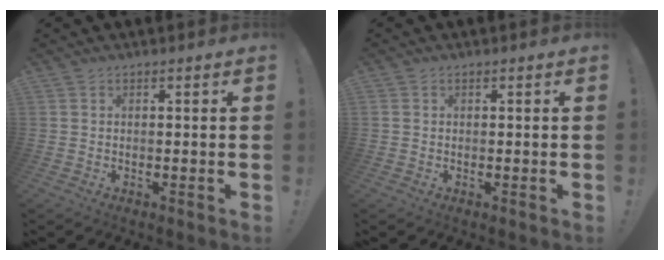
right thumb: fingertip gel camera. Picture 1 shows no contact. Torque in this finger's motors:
{"motor_torque": [0.05, -0.09, 0.00, 0.23, -0.01]}